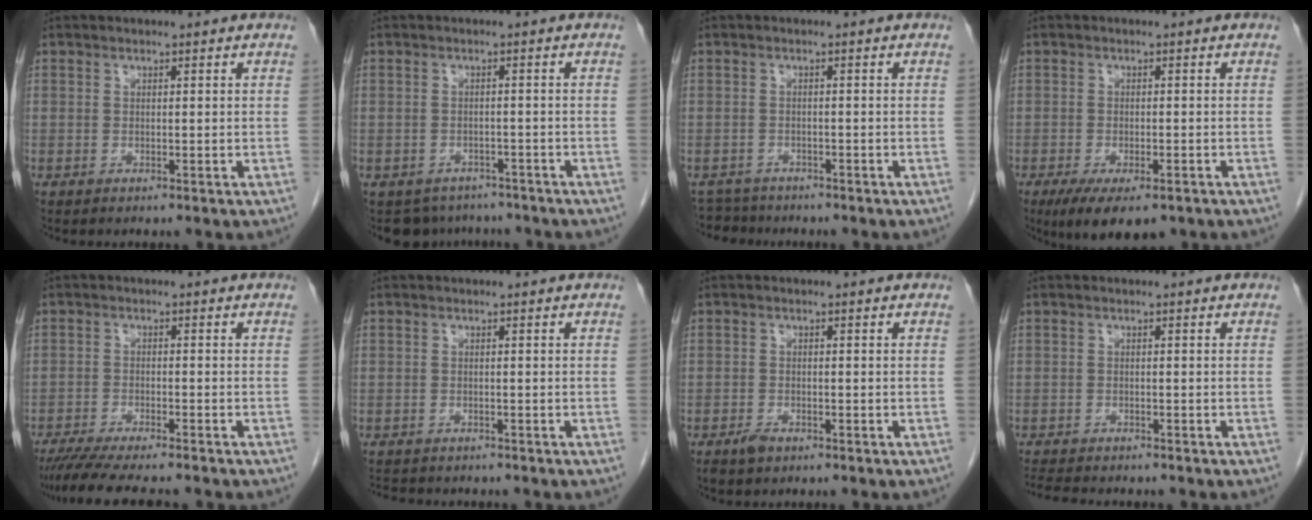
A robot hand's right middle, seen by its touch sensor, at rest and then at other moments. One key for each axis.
{"total": 6.2, "fx": -5.3, "fy": 3.1, "fz": 0.1, "tx": 0.004, "ty": 0.006, "tz": -0.067}
{"total": 4.1, "fx": -3.9, "fy": 1.2, "fz": -0.5, "tx": 0.008, "ty": -0.009, "tz": -0.066}
{"total": 8.2, "fx": -5.6, "fy": 2.8, "fz": 5.4, "tx": -0.083, "ty": -0.016, "tz": -0.084}
{"total": 10.8, "fx": -9.4, "fy": 1.0, "fz": 5.3, "tx": -0.078, "ty": -0.021, "tz": -0.142}
{"total": 5.3, "fx": -4.8, "fy": 1.6, "fz": 1.6, "tx": -0.026, "ty": -0.007, "tz": -0.068}
{"total": 1.8, "fx": -1.3, "fy": 0.7, "fz": 0.9, "tx": -0.021, "ty": -0.001, "tz": -0.021}
{"total": 6.3, "fx": -5.8, "fy": 1.0, "fz": 2.3, "tx": -0.040, "ty": -0.013, "tz": -0.090}